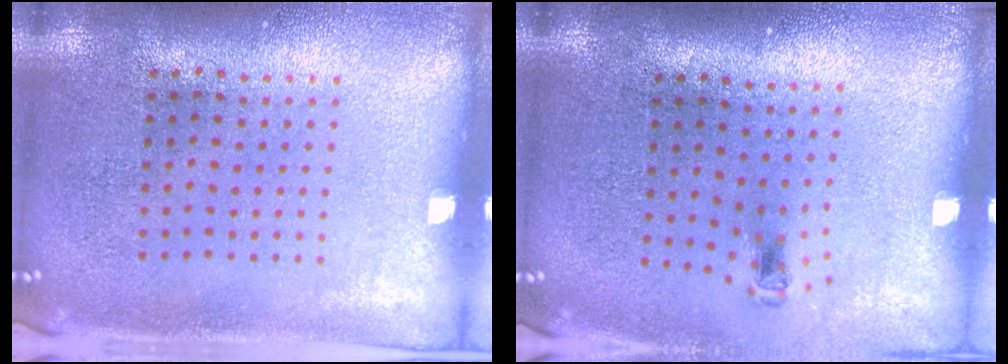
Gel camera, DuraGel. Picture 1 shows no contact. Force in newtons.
{"total": 0.8, "press": 0.4, "slide": 0.7}